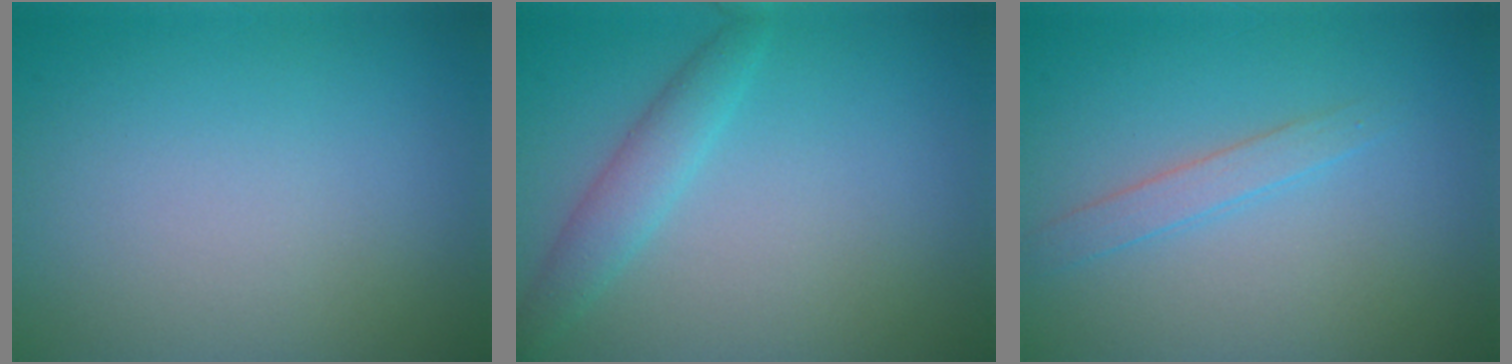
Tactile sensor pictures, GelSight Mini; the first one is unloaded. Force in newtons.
{"total": 2.3, "press": 2.3, "slide": 0.1}
{"total": 1.7, "press": 1.7, "slide": 0.1}